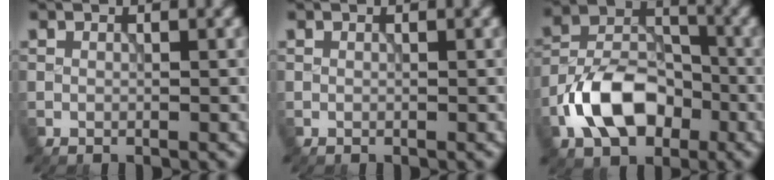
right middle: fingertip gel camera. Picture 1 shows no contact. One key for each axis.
{"total": 0.0}
{"total": 8.1, "fx": -3.5, "fy": 5.0, "fz": 5.3, "tx": -0.095, "ty": 0.007, "tz": -0.068}